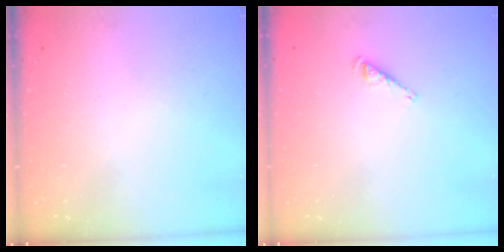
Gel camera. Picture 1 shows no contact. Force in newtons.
{"total": 2.8, "press": 2.8, "slide": 0.5}